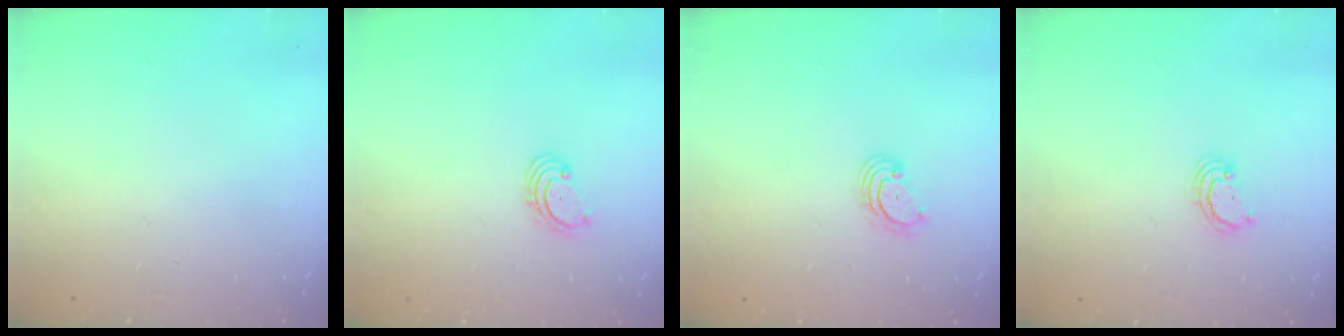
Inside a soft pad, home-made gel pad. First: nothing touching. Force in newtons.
{"total": 1.9, "press": 1.8, "slide": 0.2}
{"total": 2.9, "press": 2.9, "slide": 0.4}
{"total": 2.9, "press": 2.8, "slide": 0.3}